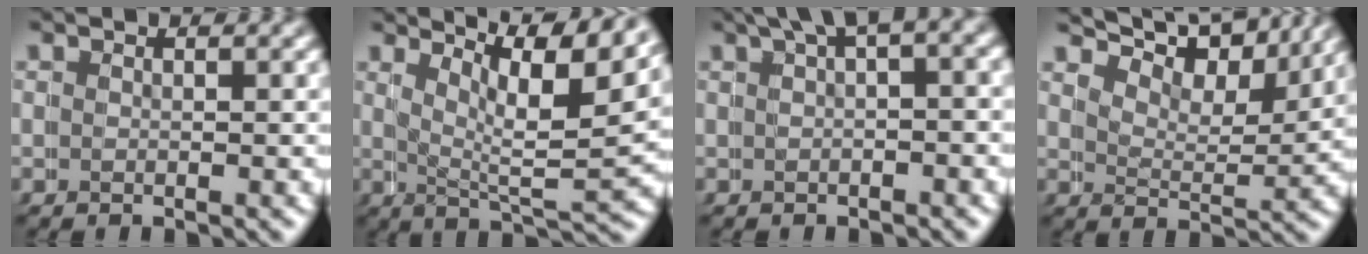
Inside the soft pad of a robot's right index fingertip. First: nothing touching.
{"total": 8.5, "force": [4.4, 3.0, 6.6], "torque": [-0.099, -0.010, 0.060]}
{"total": 4.0, "force": [1.8, 1.7, 3.1], "torque": [-0.040, 0.014, 0.021]}
{"total": 9.8, "force": [8.9, 2.6, 3.3], "torque": [-0.052, 0.024, 0.125]}